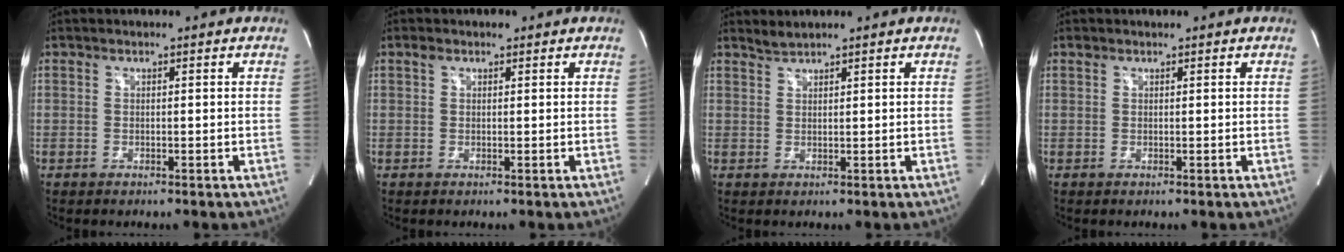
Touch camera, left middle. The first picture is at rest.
{"total": 1.4, "force": [0.9, 0.8, 0.7], "torque": [-0.018, 0.015, 0.014]}
{"total": 1.4, "force": [1.4, -0.2, 0.0], "torque": [-0.003, 0.004, 0.031]}
{"total": 0.7, "force": [0.6, 0.3, 0.2], "torque": [-0.010, 0.012, 0.012]}